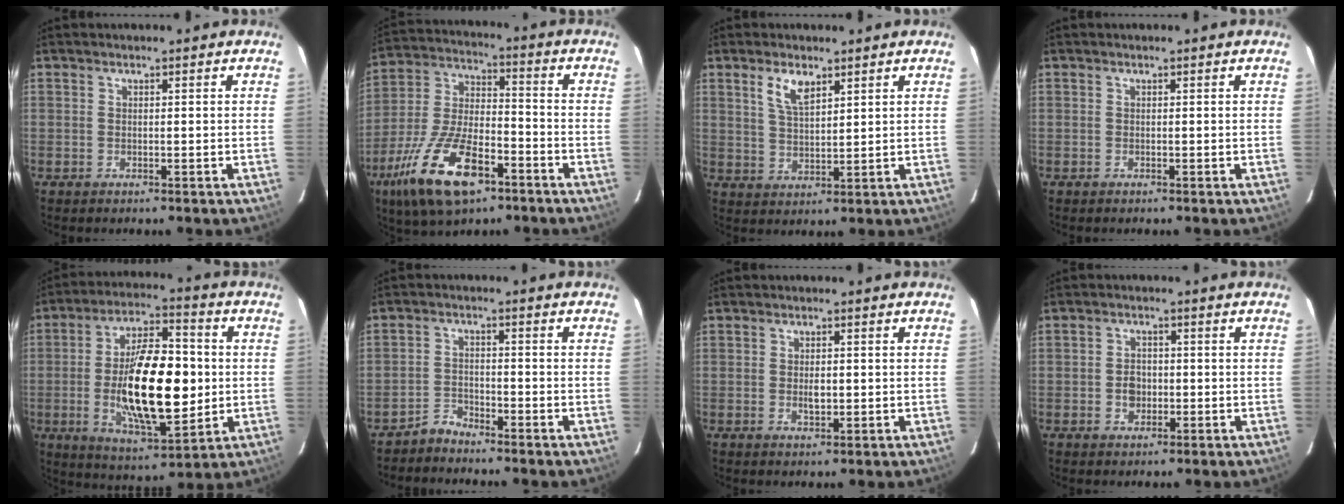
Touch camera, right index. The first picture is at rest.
{"total": 19.1, "force": [-10.5, 7.8, 13.9], "torque": [-0.293, -0.024, -0.190]}
{"total": 5.4, "force": [3.1, 2.2, 3.8], "torque": [-0.071, 0.003, 0.063]}
{"total": 0.0}
{"total": 20.5, "force": [-1.5, 8.0, 18.8], "torque": [-0.333, 0.001, -0.016]}
{"total": 3.0, "force": [-2.9, 0.8, -0.2], "torque": [0.001, 0.007, -0.058]}
{"total": 2.6, "force": [-0.2, 1.4, 2.1], "torque": [-0.036, -0.001, -0.002]}
{"total": 3.3, "force": [-0.7, 2.8, 1.6], "torque": [-0.029, 0.007, -0.010]}